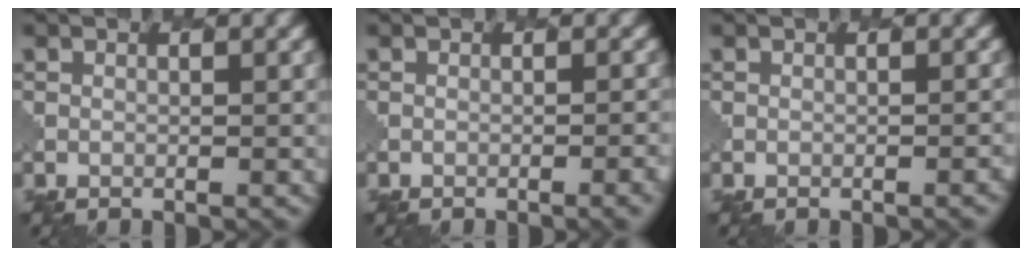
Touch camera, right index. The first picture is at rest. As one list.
[{"total": 2.7, "force": [-1.2, 0.9, 2.3], "torque": [-0.008, 0.006, -0.013]}, {"total": 1.4, "force": [-0.7, 0.5, 1.1], "torque": [0.000, 0.003, -0.008]}]